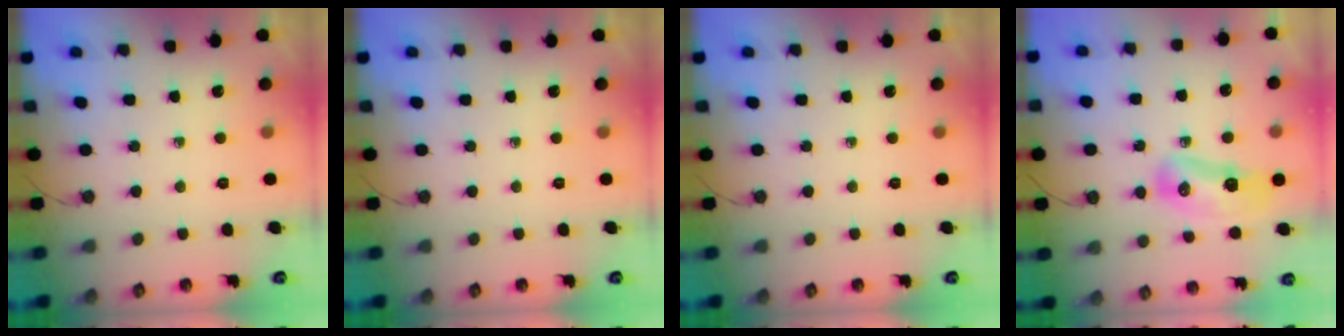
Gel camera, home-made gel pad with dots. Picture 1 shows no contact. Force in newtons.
{"total": 0.0}
{"total": 0.0}
{"total": 10.6, "press": 10.3, "slide": 2.3}